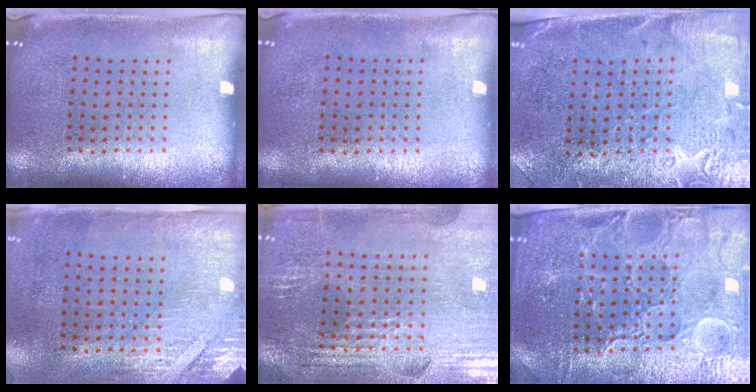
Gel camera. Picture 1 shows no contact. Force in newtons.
{"total": 0.0}
{"total": 2.9, "press": 2.6, "slide": 1.2}
{"total": 2.9, "press": 2.5, "slide": 1.4}
{"total": 2.9, "press": 2.8, "slide": 0.5}
{"total": 4.2, "press": 4.1, "slide": 1.2}